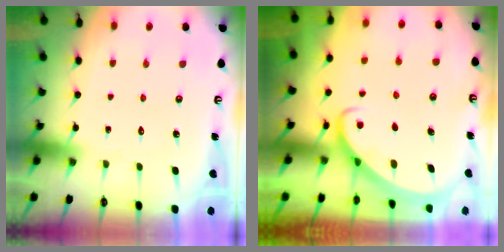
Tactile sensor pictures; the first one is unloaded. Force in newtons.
{"total": 2.7, "press": 2.7, "slide": 0.2}